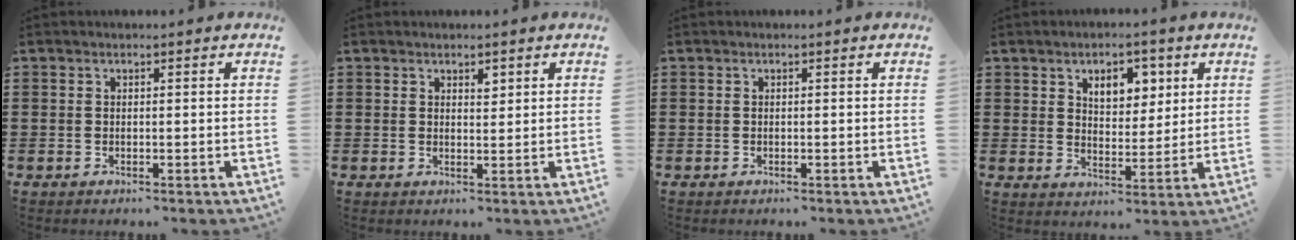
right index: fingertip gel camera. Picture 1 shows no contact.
{"total": 1.6, "force": [1.1, 0.8, 0.7], "torque": [0.000, -0.003, 0.017]}
{"total": 0.0}
{"total": 5.5, "force": [2.8, 3.6, 3.1], "torque": [-0.052, 0.006, 0.044]}